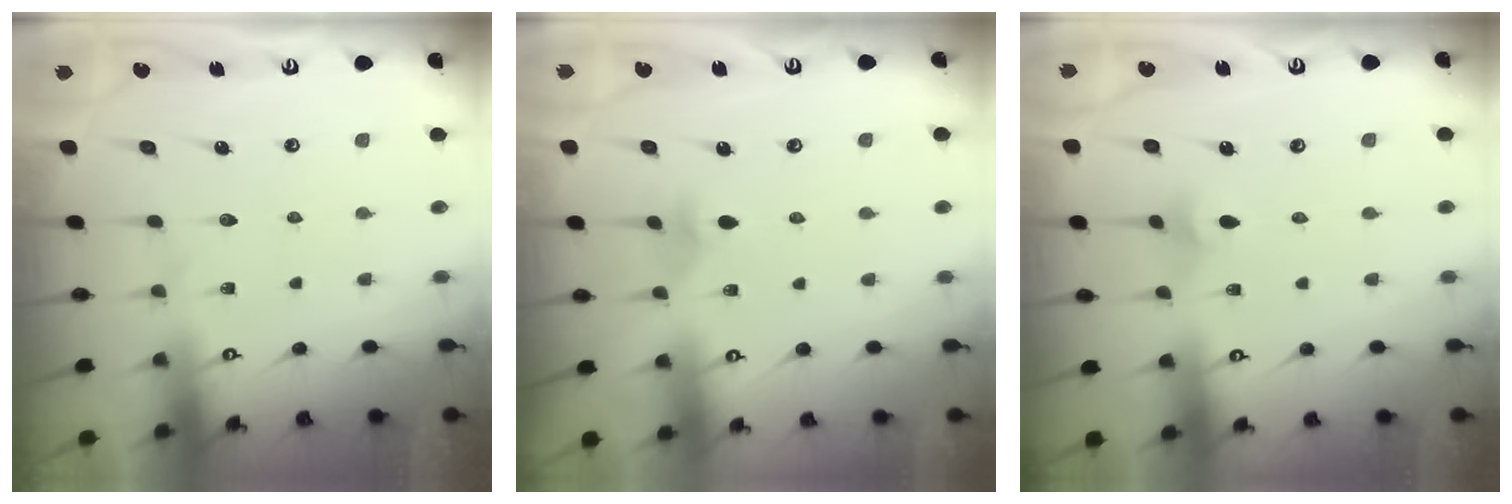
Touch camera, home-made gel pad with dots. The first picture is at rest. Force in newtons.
{"total": 3.3, "press": 3.2, "slide": 0.6}
{"total": 2.8, "press": 2.8, "slide": 0.6}